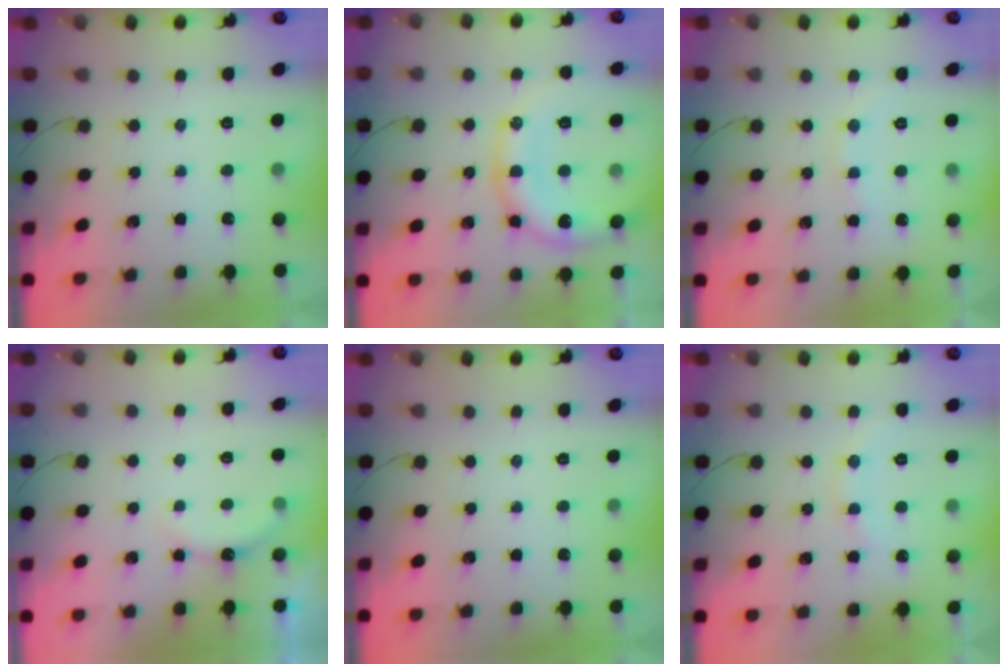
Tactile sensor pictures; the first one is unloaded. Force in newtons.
{"total": 16.8, "press": 16.8, "slide": 0.8}
{"total": 5.9, "press": 5.8, "slide": 1.2}
{"total": 4.3, "press": 4.1, "slide": 1.1}
{"total": 0.0}
{"total": 9.2, "press": 9.1, "slide": 1.1}